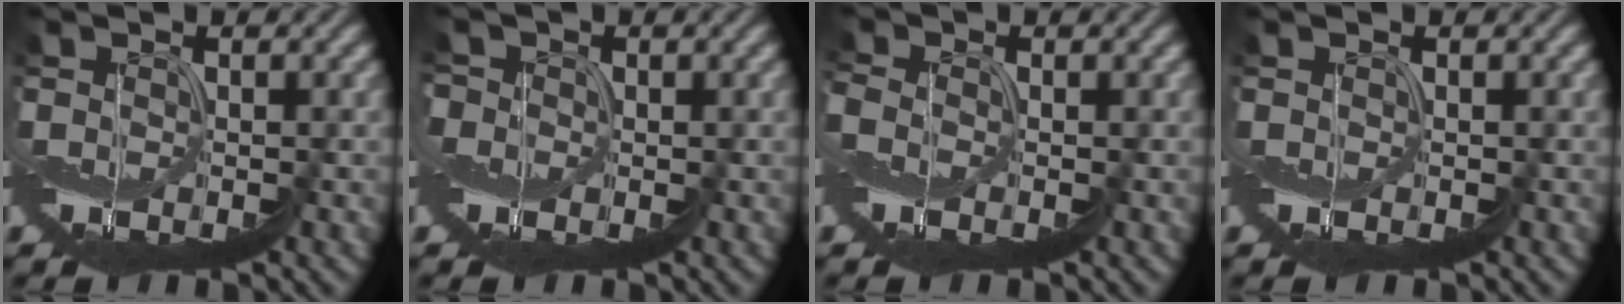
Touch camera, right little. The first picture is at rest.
{"total": 2.8, "force": [-0.2, 2.7, 0.7], "torque": [-0.007, 0.023, -0.039]}
{"total": 1.8, "force": [-1.5, 0.9, 0.4], "torque": [-0.028, -0.007, -0.032]}
{"total": 0.0}